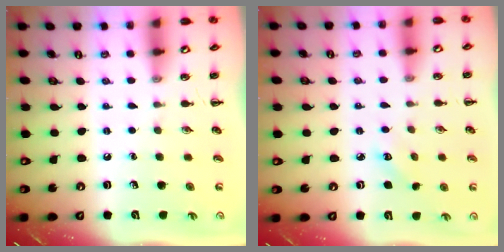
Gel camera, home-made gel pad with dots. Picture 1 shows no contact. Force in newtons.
{"total": 2.3, "press": 2.2, "slide": 0.6}